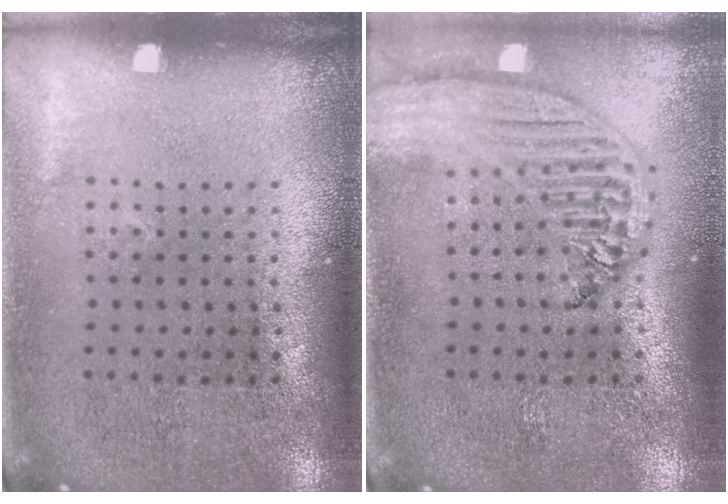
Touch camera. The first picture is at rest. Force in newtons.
{"total": 2.5, "press": 2.1, "slide": 1.4}